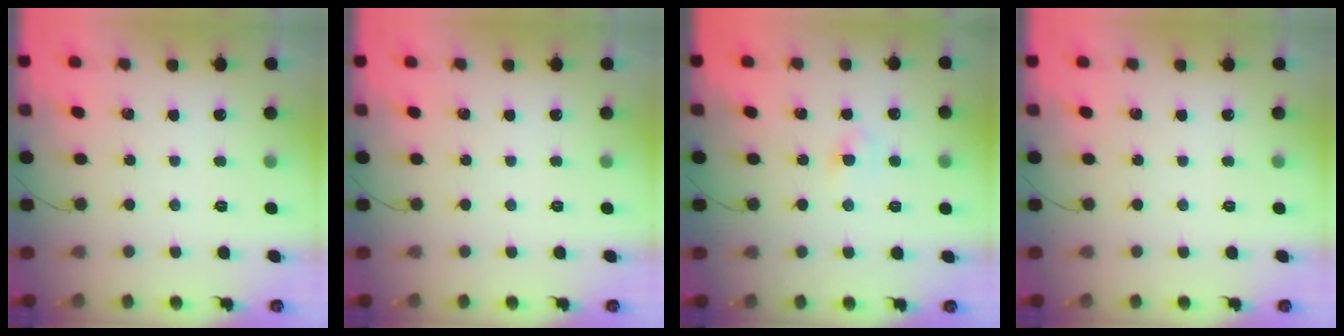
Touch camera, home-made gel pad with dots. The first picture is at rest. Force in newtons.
{"total": 0.0}
{"total": 2.6, "press": 2.5, "slide": 0.8}
{"total": 0.0}